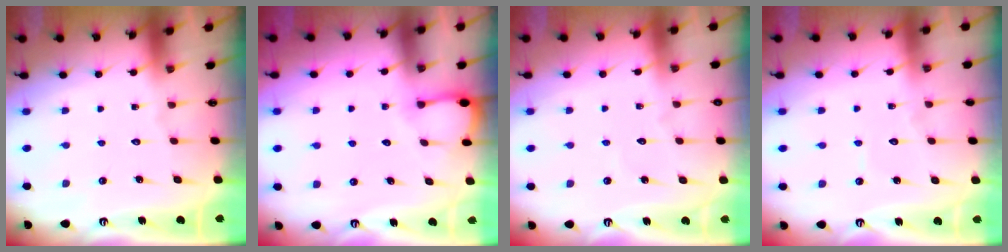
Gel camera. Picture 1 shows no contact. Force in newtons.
{"total": 3.2, "press": 3.2, "slide": 0.3}
{"total": 2.0, "press": 2.0, "slide": 0.1}
{"total": 3.8, "press": 3.8, "slide": 0.4}